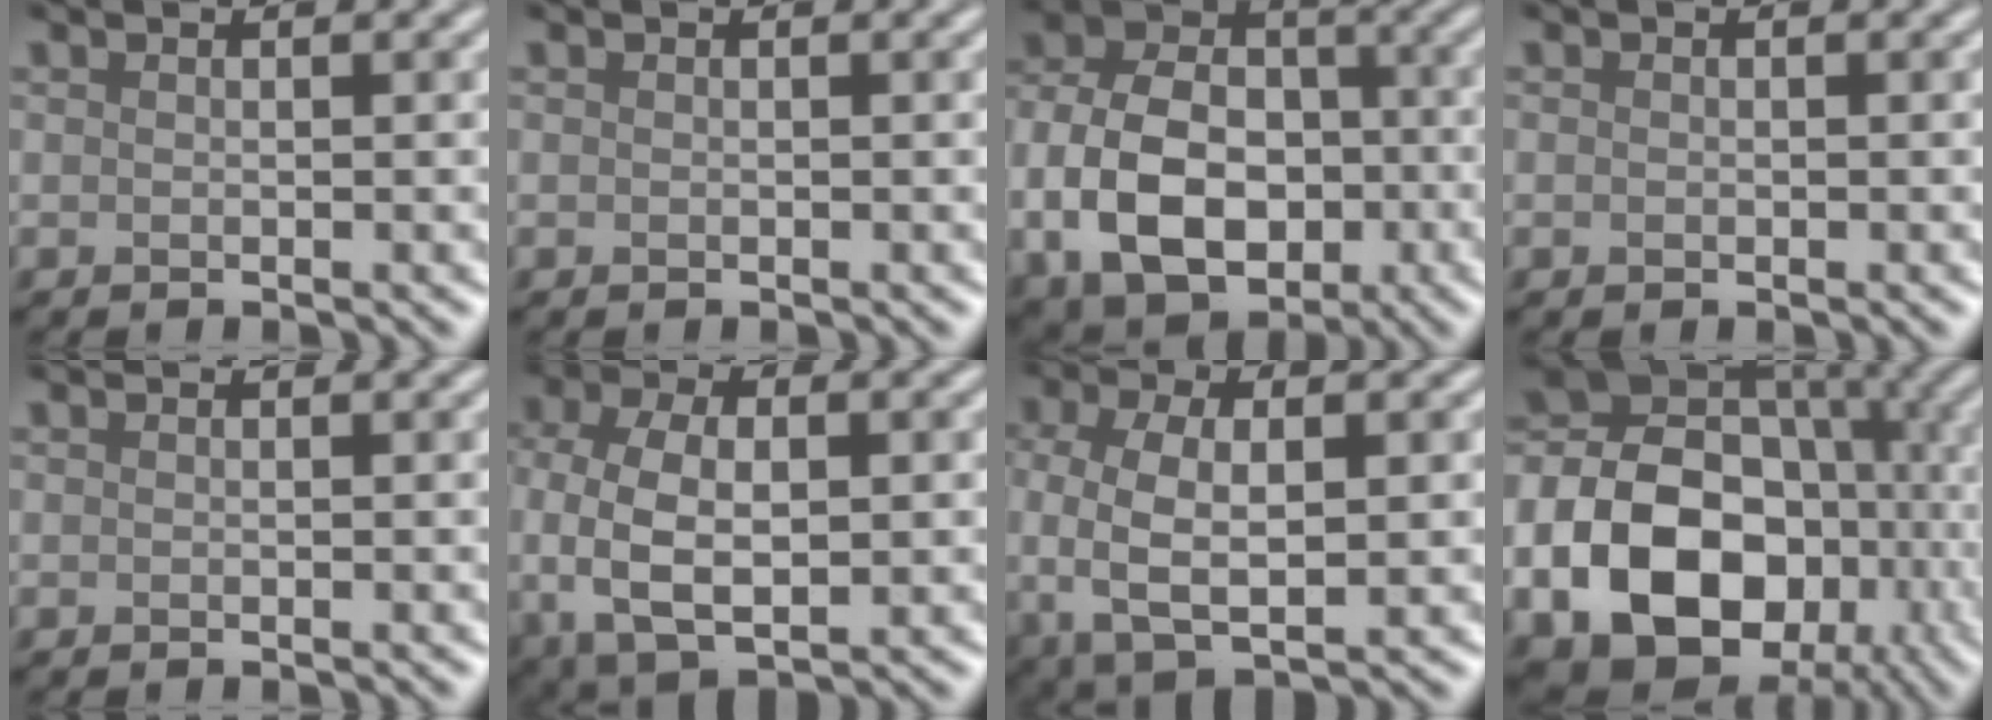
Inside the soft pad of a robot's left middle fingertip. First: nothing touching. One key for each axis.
{"total": 0.0}
{"total": 11.6, "fx": -3.2, "fy": 8.2, "fz": 7.6, "tx": -0.150, "ty": -0.003, "tz": -0.065}
{"total": 0.5, "fx": 0.0, "fy": 0.5, "fz": 0.2, "tx": -0.001, "ty": -0.003, "tz": -0.001}
{"total": 0.0}
{"total": 8.3, "fx": -1.0, "fy": 4.7, "fz": 6.7, "tx": -0.142, "ty": -0.014, "tz": -0.013}
{"total": 6.8, "fx": -0.6, "fy": 3.4, "fz": 5.8, "tx": -0.122, "ty": -0.008, "tz": -0.010}
{"total": 20.9, "fx": -5.7, "fy": 16.5, "fz": 11.6, "tx": -0.235, "ty": -0.017, "tz": -0.099}